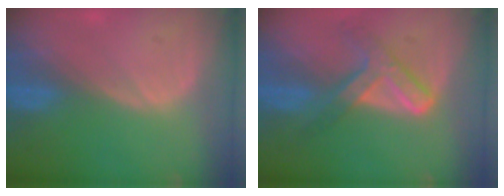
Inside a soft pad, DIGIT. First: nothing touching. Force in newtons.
{"total": 7.3, "press": 6.1, "slide": 3.9}